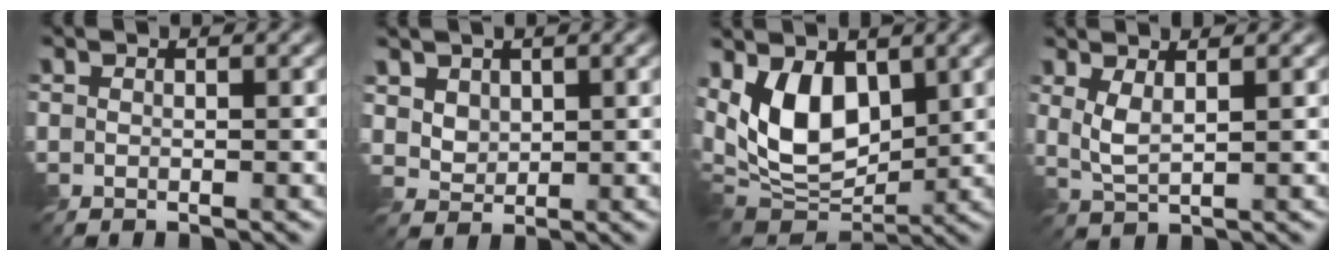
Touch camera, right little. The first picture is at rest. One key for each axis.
{"total": 2.4, "fx": 1.2, "fy": 1.7, "fz": 1.1, "tx": -0.036, "ty": -0.007, "tz": 0.037}
{"total": 8.1, "fx": 1.9, "fy": 4.6, "fz": 6.3, "tx": -0.124, "ty": -0.013, "tz": 0.028}
{"total": 2.1, "fx": 0.8, "fy": 0.5, "fz": 1.9, "tx": -0.050, "ty": -0.005, "tz": 0.019}